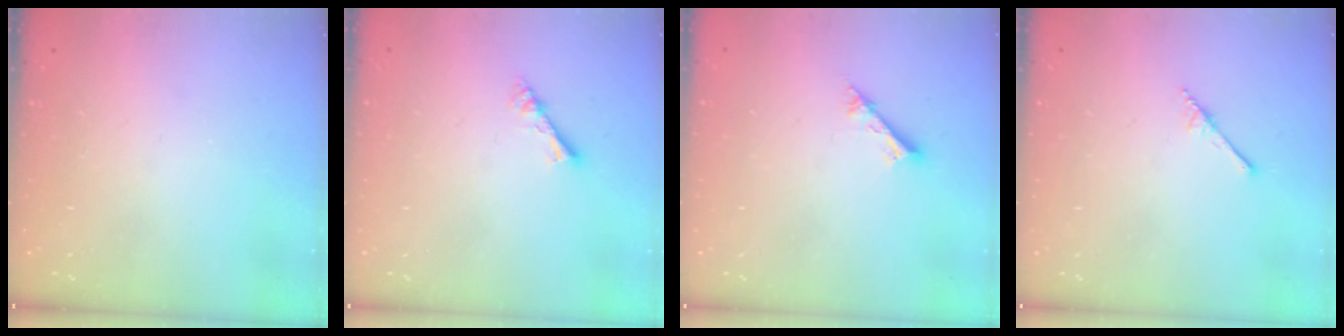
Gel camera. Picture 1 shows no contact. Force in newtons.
{"total": 2.8, "press": 2.8, "slide": 0.4}
{"total": 2.6, "press": 2.6, "slide": 0.1}
{"total": 1.6, "press": 1.6, "slide": 0.2}